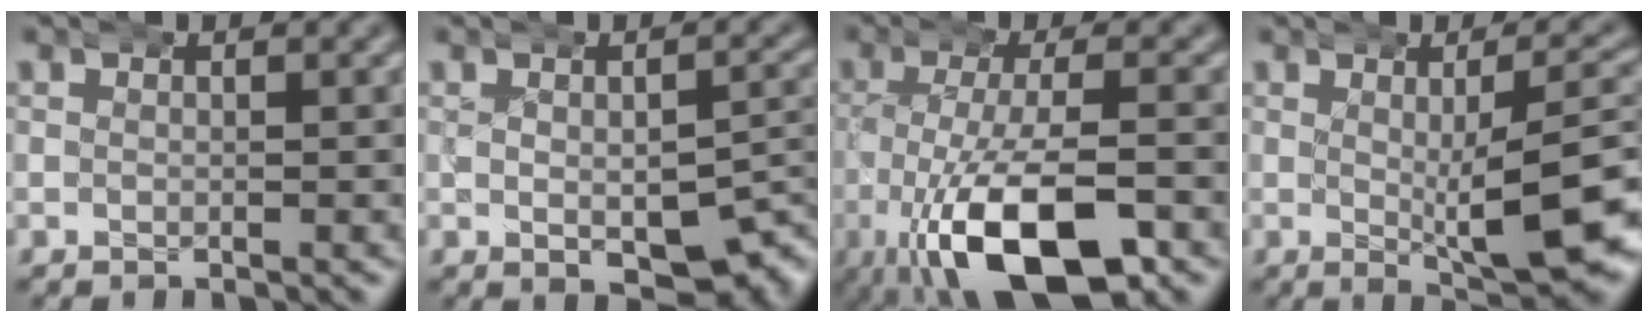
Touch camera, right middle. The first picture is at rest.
{"total": 4.6, "force": [-1.9, 2.2, 3.5], "torque": [-0.038, -0.019, -0.024]}
{"total": 10.9, "force": [-4.3, 4.2, 9.1], "torque": [-0.170, -0.035, -0.045]}
{"total": 8.6, "force": [-0.2, 2.3, 8.3], "torque": [-0.105, -0.008, 0.007]}